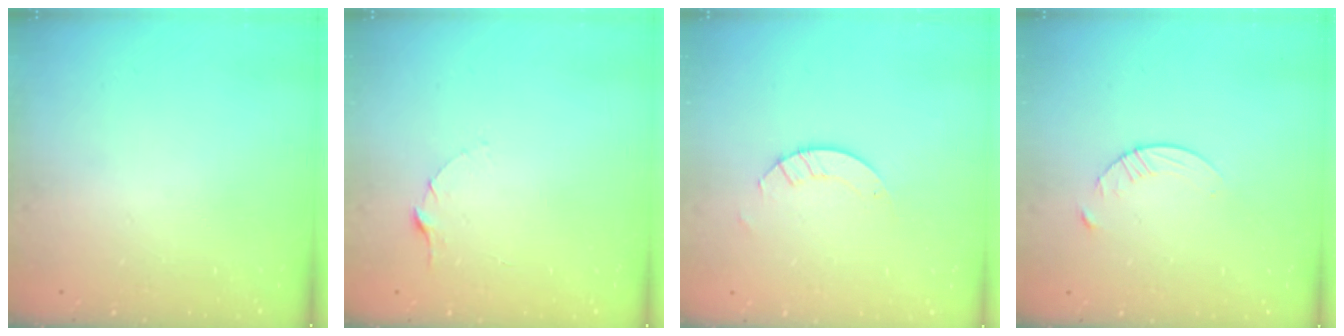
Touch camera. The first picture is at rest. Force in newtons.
{"total": 2.5, "press": 2.5, "slide": 0.3}
{"total": 2.9, "press": 2.9, "slide": 0.3}
{"total": 3.1, "press": 3.1, "slide": 0.4}